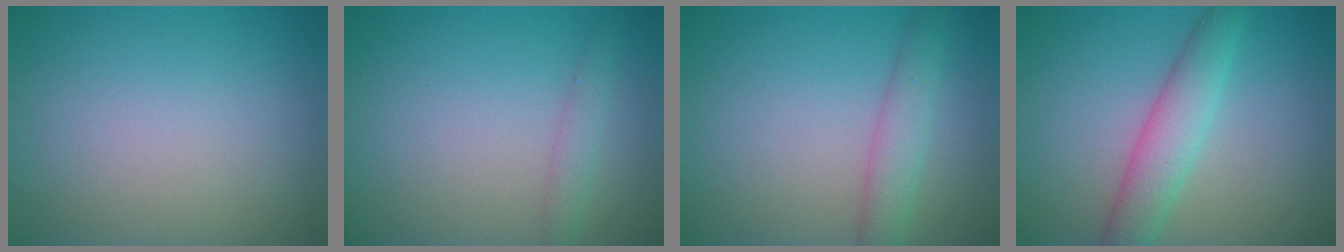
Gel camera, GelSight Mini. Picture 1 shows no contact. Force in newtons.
{"total": 1.4, "press": 1.4, "slide": 0.1}
{"total": 2.8, "press": 2.8, "slide": 0.1}
{"total": 3.9, "press": 3.9, "slide": 0.0}